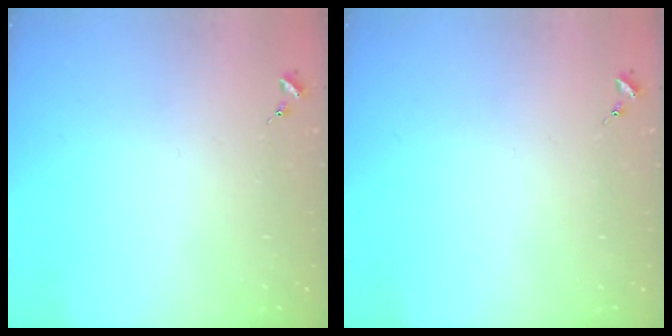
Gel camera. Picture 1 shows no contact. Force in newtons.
{"total": 0.0}